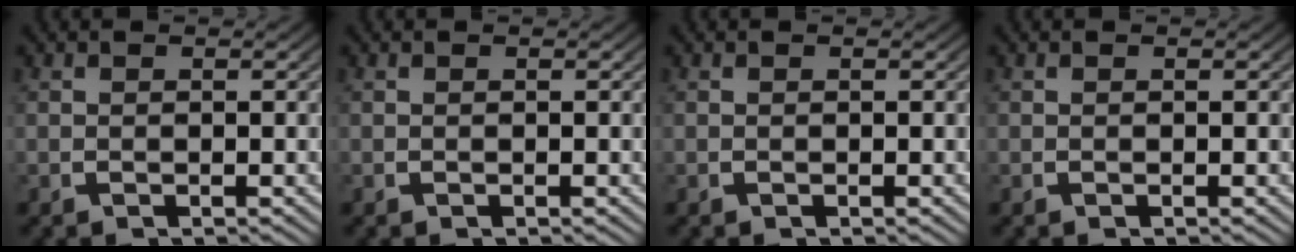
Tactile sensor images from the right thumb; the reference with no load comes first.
{"total": 0.0}
{"total": 0.0}
{"total": 0.0}